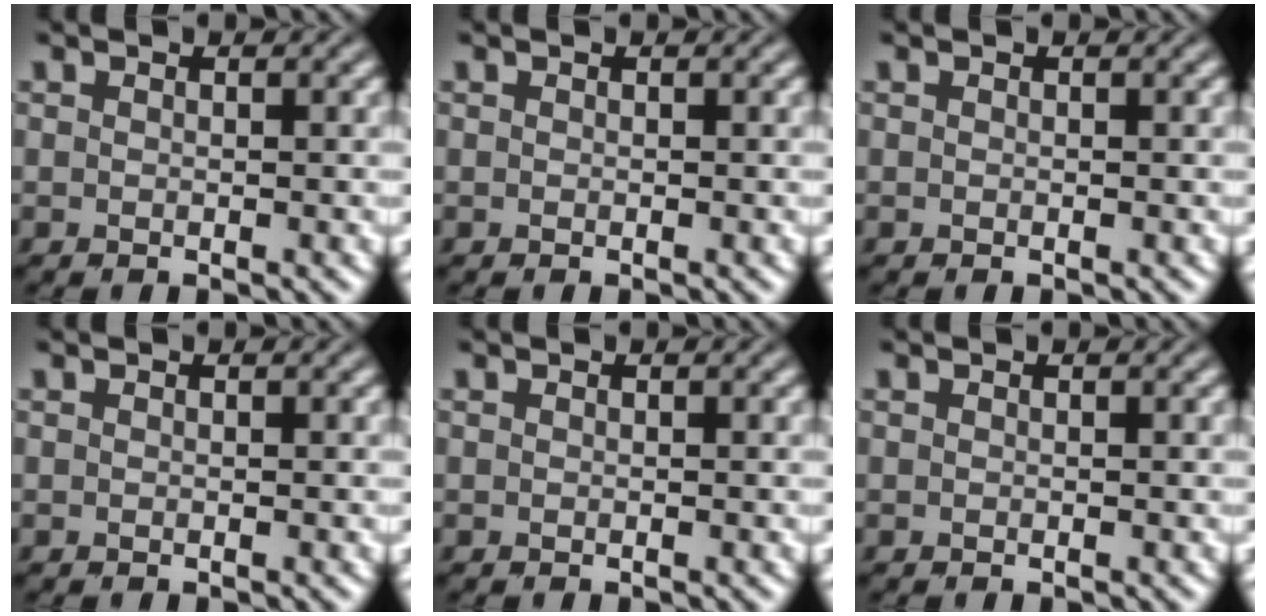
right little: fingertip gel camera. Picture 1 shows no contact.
{"total": 0.0}
{"total": 0.0}
{"total": 0.0}
{"total": 0.0}
{"total": 0.0}